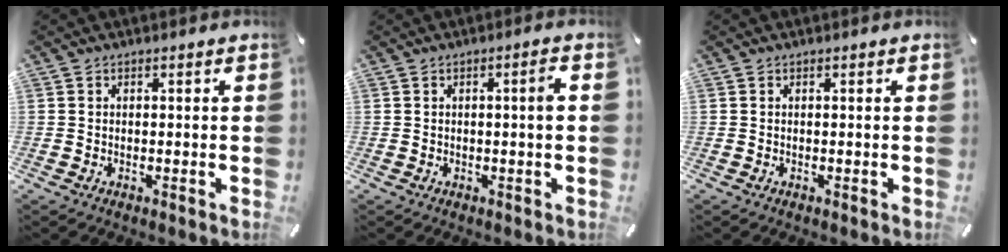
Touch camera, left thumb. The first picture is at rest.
{"total": 3.1, "force": [0.0, 0.2, 3.1], "torque": [-0.048, -0.003, -0.004]}
{"total": 0.0}